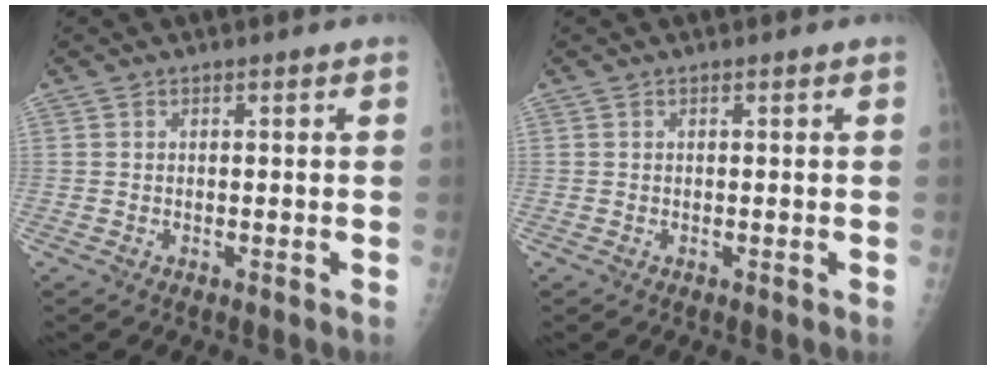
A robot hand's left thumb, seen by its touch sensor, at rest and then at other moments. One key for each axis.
{"total": 0.0}